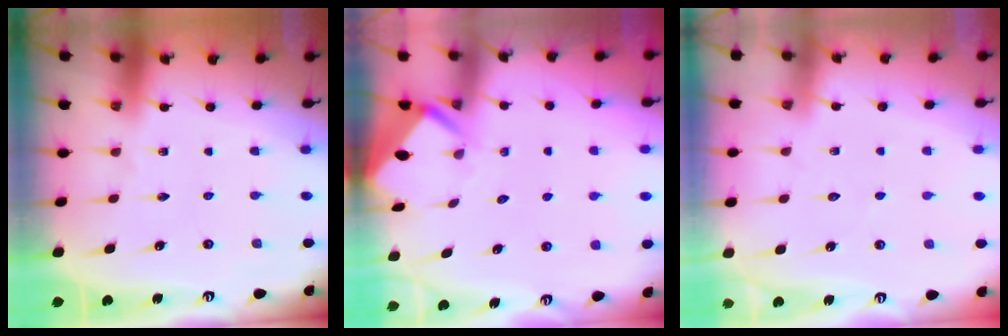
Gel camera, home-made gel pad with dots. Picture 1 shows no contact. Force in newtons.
{"total": 2.3, "press": 2.3, "slide": 0.2}
{"total": 2.9, "press": 2.9, "slide": 0.3}